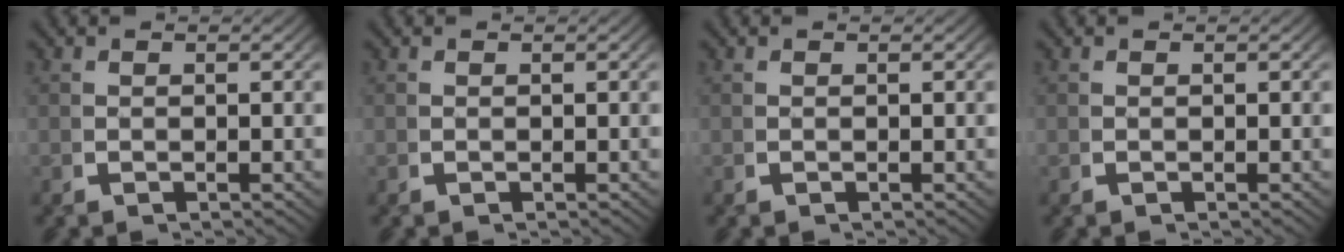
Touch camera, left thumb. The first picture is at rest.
{"total": 0.0}
{"total": 0.0}
{"total": 0.0}